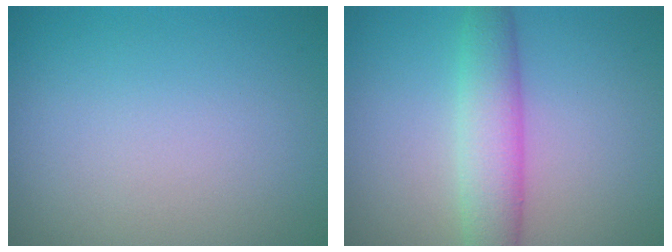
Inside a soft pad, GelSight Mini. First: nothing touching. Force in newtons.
{"total": 4.8, "press": 4.8, "slide": 0.2}